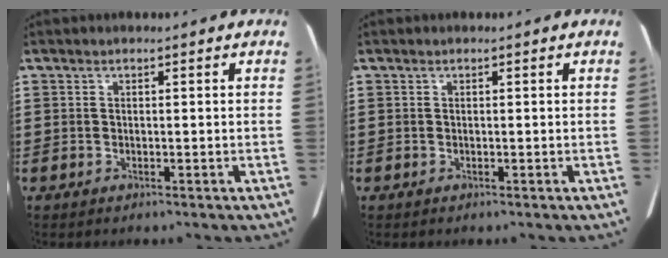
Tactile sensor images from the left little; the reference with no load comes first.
{"total": 0.0}